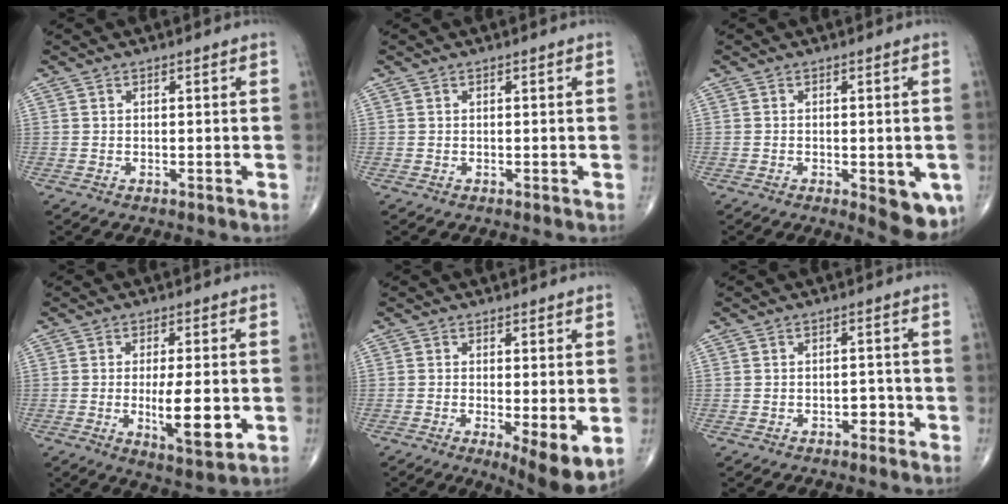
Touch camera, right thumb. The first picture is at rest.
{"total": 0.0}
{"total": 8.2, "force": [-2.6, 3.2, 7.1], "torque": [-0.067, -0.012, -0.027]}
{"total": 9.4, "force": [-1.5, 2.8, 8.9], "torque": [-0.137, -0.019, -0.020]}
{"total": 8.3, "force": [-1.8, 2.2, 7.8], "torque": [-0.121, -0.027, -0.026]}
{"total": 2.1, "force": [-1.3, 1.3, 1.2], "torque": [-0.003, 0.008, -0.022]}